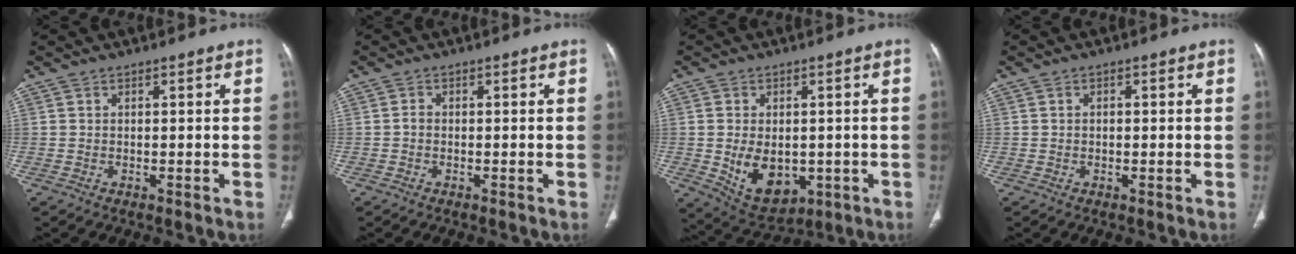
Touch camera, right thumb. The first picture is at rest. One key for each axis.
{"total": 0.9, "fx": -0.3, "fy": 0.7, "fz": 0.6, "tx": -0.008, "ty": 0.002, "tz": -0.009}
{"total": 10.4, "fx": -1.7, "fy": 7.1, "fz": 7.4, "tx": -0.098, "ty": -0.003, "tz": -0.004}
{"total": 0.8, "fx": 0.1, "fy": 0.5, "fz": 0.6, "tx": -0.011, "ty": 0.005, "tz": 0.000}